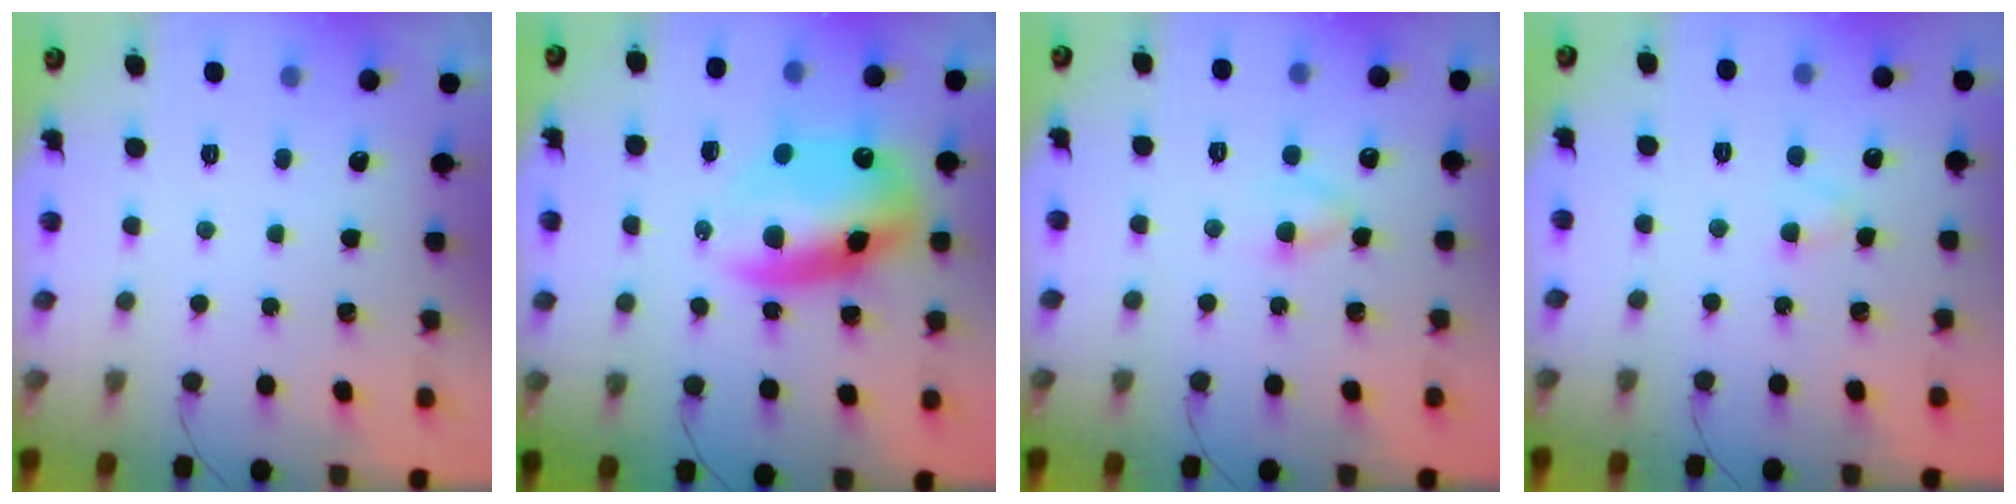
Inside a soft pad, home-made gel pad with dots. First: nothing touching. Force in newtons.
{"total": 14.2, "press": 13.7, "slide": 3.7}
{"total": 2.9, "press": 2.6, "slide": 1.3}
{"total": 2.3, "press": 2.0, "slide": 1.0}